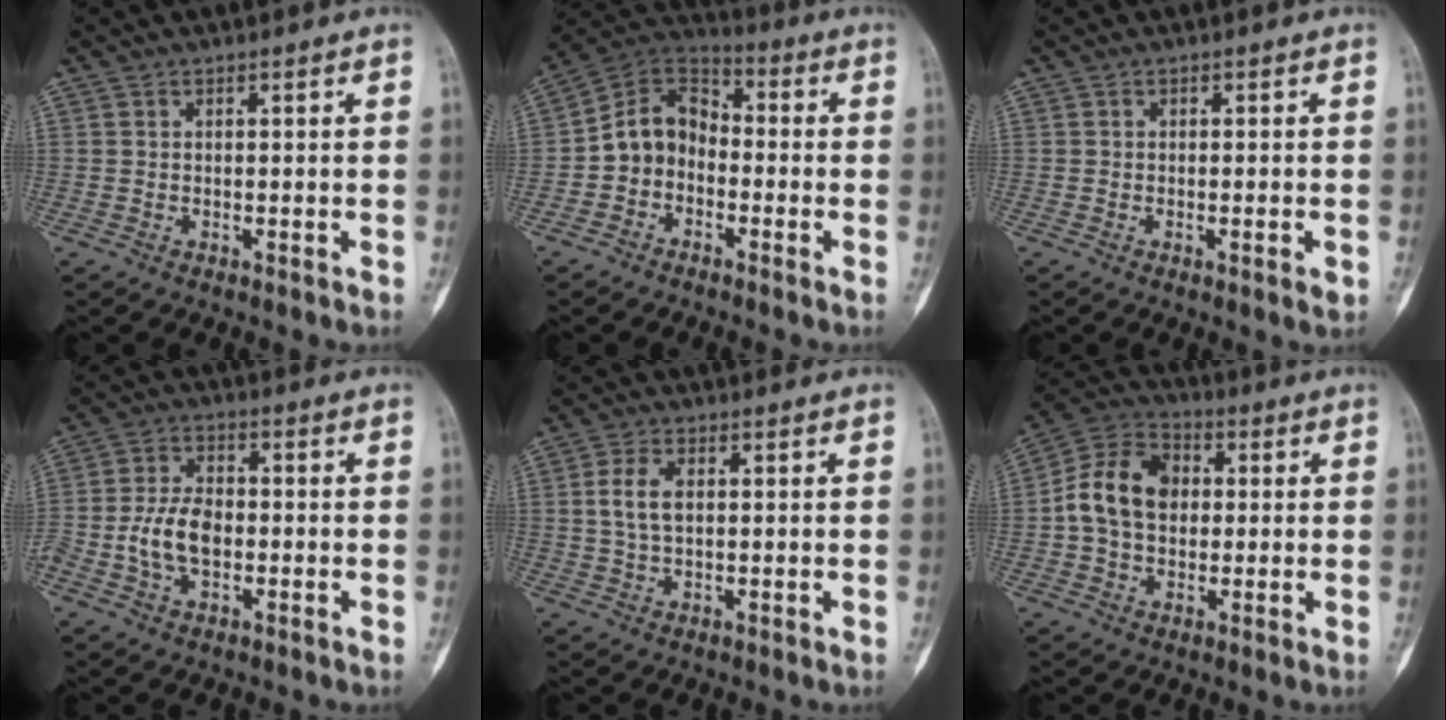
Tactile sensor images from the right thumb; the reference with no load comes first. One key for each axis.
{"total": 9.1, "fx": -2.3, "fy": 7.1, "fz": 5.0, "tx": -0.071, "ty": 0.049, "tz": -0.059}
{"total": 1.8, "fx": -0.5, "fy": 0.3, "fz": 1.7, "tx": -0.027, "ty": -0.004, "tz": -0.004}
{"total": 7.9, "fx": -1.7, "fy": 4.7, "fz": 6.1, "tx": -0.123, "ty": 0.018, "tz": -0.040}
{"total": 4.1, "fx": 0.7, "fy": 2.1, "fz": 3.4, "tx": -0.077, "ty": 0.003, "tz": 0.011}
{"total": 12.1, "fx": 0.7, "fy": 9.1, "fz": 8.0, "tx": -0.131, "ty": 0.029, "tz": 0.005}